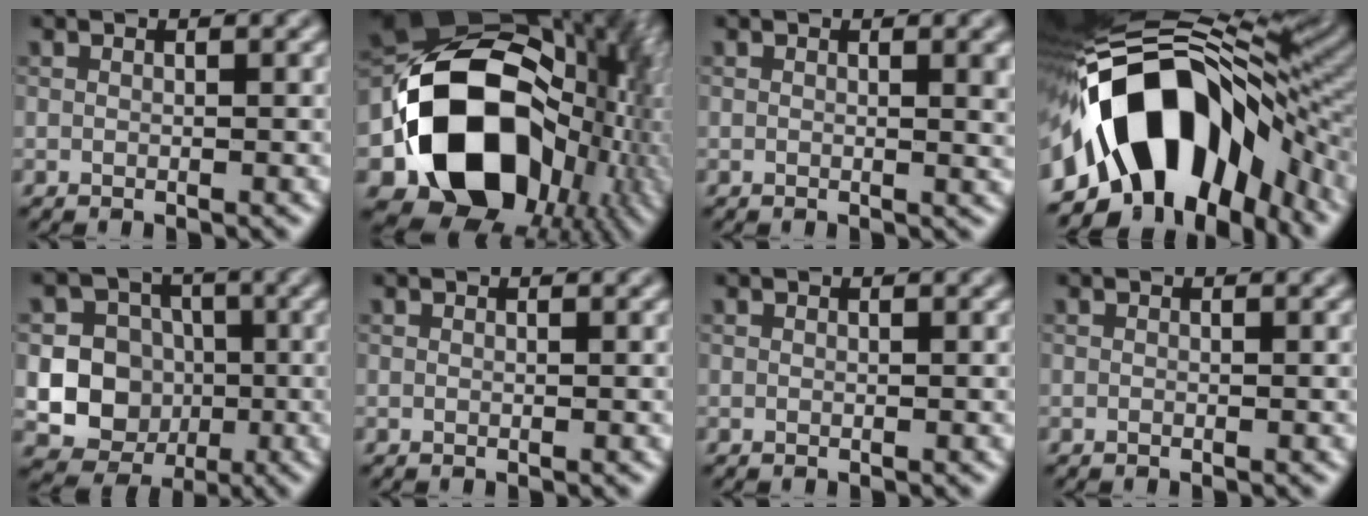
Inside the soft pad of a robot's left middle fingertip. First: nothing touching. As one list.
[{"total": 18.2, "force": [-4.0, 14.1, 10.8], "torque": [-0.170, -0.026, -0.065]}, {"total": 2.1, "force": [0.3, 0.6, 2.0], "torque": [-0.021, -0.001, 0.000]}, {"total": 16.5, "force": [-4.5, 9.6, 12.6], "torque": [-0.189, 0.019, -0.084]}, {"total": 11.7, "force": [-1.6, 11.1, 3.3], "torque": [-0.058, 0.006, -0.042]}, {"total": 0.0}, {"total": 0.0}, {"total": 0.0}]